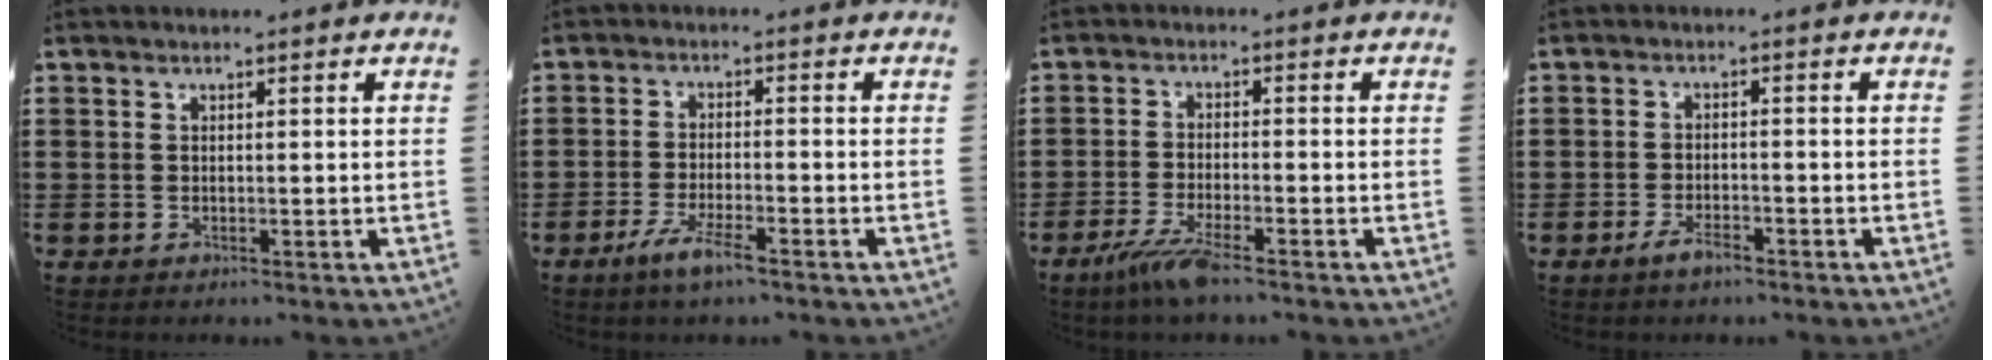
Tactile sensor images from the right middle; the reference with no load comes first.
{"total": 4.6, "force": [-3.2, 0.7, 3.3], "torque": [-0.073, -0.004, -0.061]}
{"total": 5.0, "force": [-3.7, 0.3, 3.3], "torque": [-0.079, -0.016, -0.071]}
{"total": 2.9, "force": [-2.2, 1.0, 1.7], "torque": [-0.035, 0.003, -0.044]}